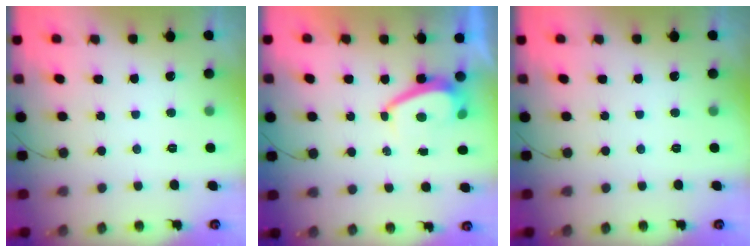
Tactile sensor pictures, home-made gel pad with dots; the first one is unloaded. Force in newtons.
{"total": 2.8, "press": 2.7, "slide": 0.5}
{"total": 0.0}